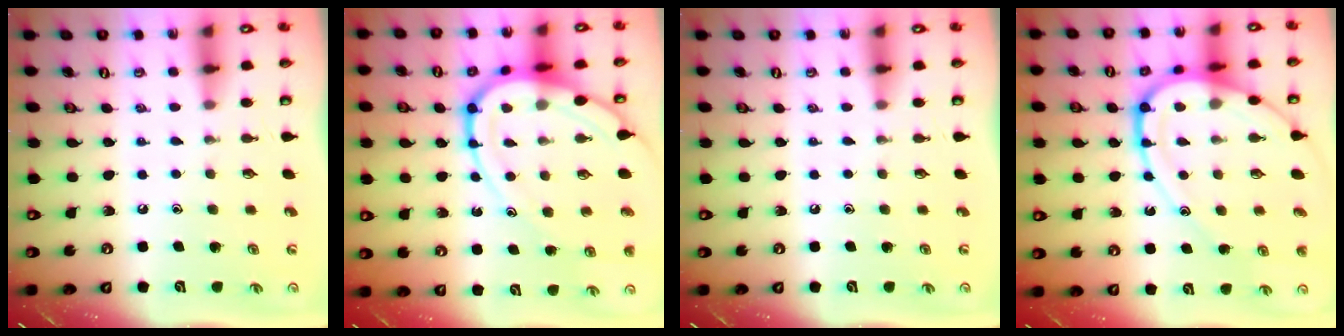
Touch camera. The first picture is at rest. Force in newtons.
{"total": 15.1, "press": 15.0, "slide": 1.5}
{"total": 0.0}
{"total": 15.4, "press": 15.4, "slide": 1.5}